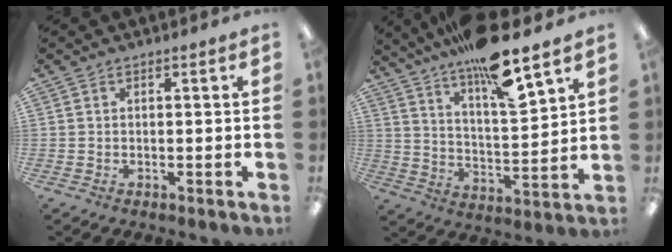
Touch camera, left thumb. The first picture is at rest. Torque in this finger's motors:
{"motor_torque": [2.35, 0.91, 1.77, -1.00, 0.43]}